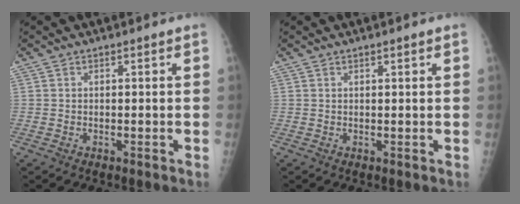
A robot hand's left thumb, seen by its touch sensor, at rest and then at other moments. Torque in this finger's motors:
{"motor_torque": [-0.66, -0.03, -0.27, -0.22, -0.02]}